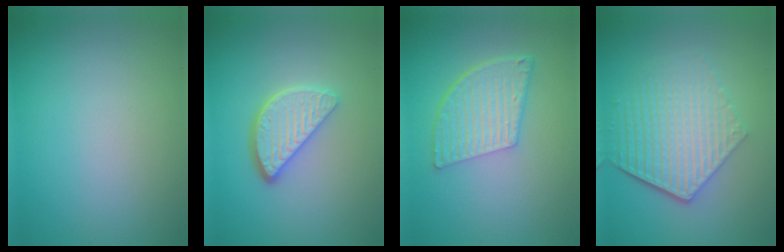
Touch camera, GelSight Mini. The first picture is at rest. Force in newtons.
{"total": 4.0, "press": 3.2, "slide": 2.4}
{"total": 5.5, "press": 3.8, "slide": 4.0}
{"total": 6.2, "press": 4.5, "slide": 4.2}